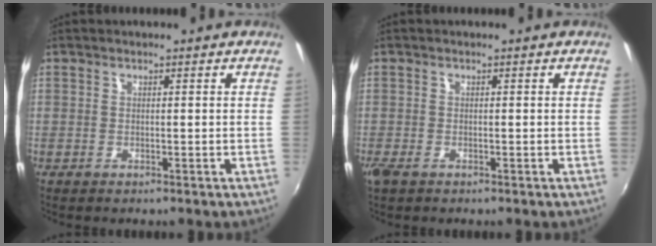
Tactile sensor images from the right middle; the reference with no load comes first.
{"total": 2.0, "force": [-1.3, 0.9, 1.2], "torque": [-0.025, -0.007, -0.024]}